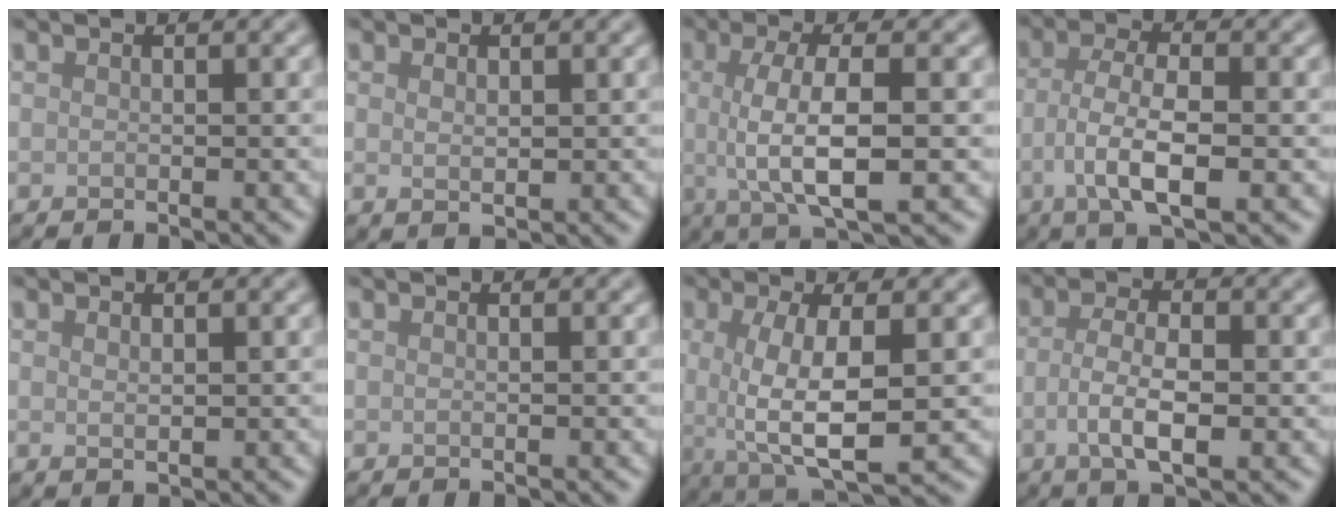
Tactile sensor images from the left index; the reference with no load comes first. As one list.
[{"total": 1.2, "force": [0.4, 0.7, 1.0], "torque": [-0.019, -0.003, 0.011]}, {"total": 6.4, "force": [-0.2, 1.9, 6.2], "torque": [-0.112, -0.001, -0.003]}, {"total": 5.1, "force": [-1.3, 1.7, 4.6], "torque": [-0.095, -0.001, -0.026]}, {"total": 0.9, "force": [0.4, 0.4, 0.7], "torque": [-0.017, -0.003, 0.011]}, {"total": 0.0}, {"total": 7.5, "force": [-0.2, 2.6, 7.0], "torque": [-0.138, -0.009, 0.000]}, {"total": 4.2, "force": [-0.8, 1.5, 3.8], "torque": [-0.080, -0.002, -0.018]}]